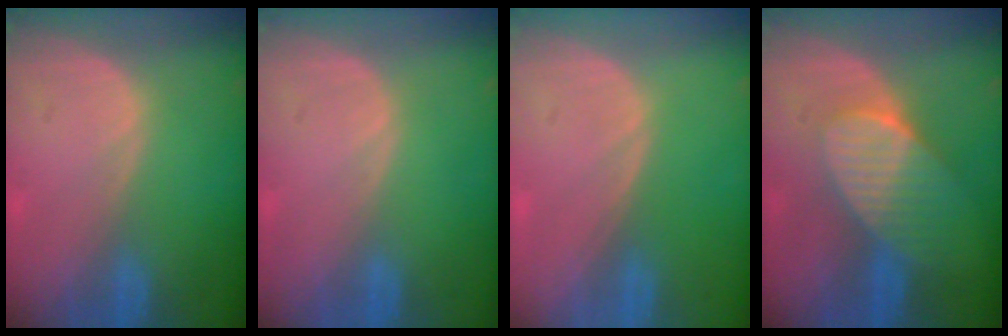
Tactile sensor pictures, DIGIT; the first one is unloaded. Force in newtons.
{"total": 0.0}
{"total": 0.0}
{"total": 7.5, "press": 6.7, "slide": 3.3}